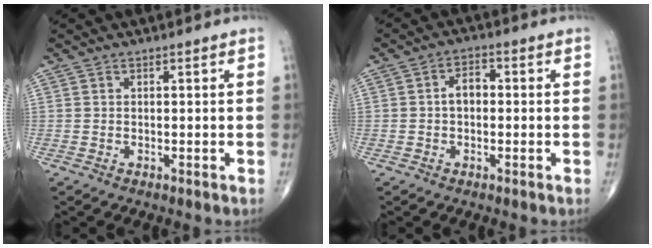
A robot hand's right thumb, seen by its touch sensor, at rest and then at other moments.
{"total": 3.5, "force": [-0.2, 2.3, 2.7], "torque": [-0.034, 0.017, -0.010]}